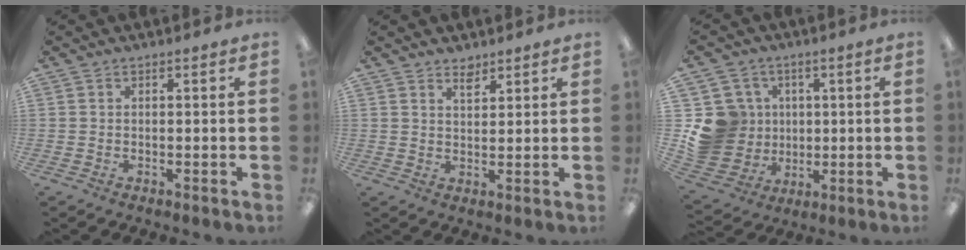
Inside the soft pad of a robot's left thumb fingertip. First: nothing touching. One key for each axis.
{"total": 3.0, "fx": 2.6, "fy": 1.2, "fz": 0.9, "tx": -0.004, "ty": -0.015, "tz": 0.046}
{"total": 14.2, "fx": 1.1, "fy": 13.5, "fz": 4.3, "tx": -0.121, "ty": 0.007, "tz": 0.034}